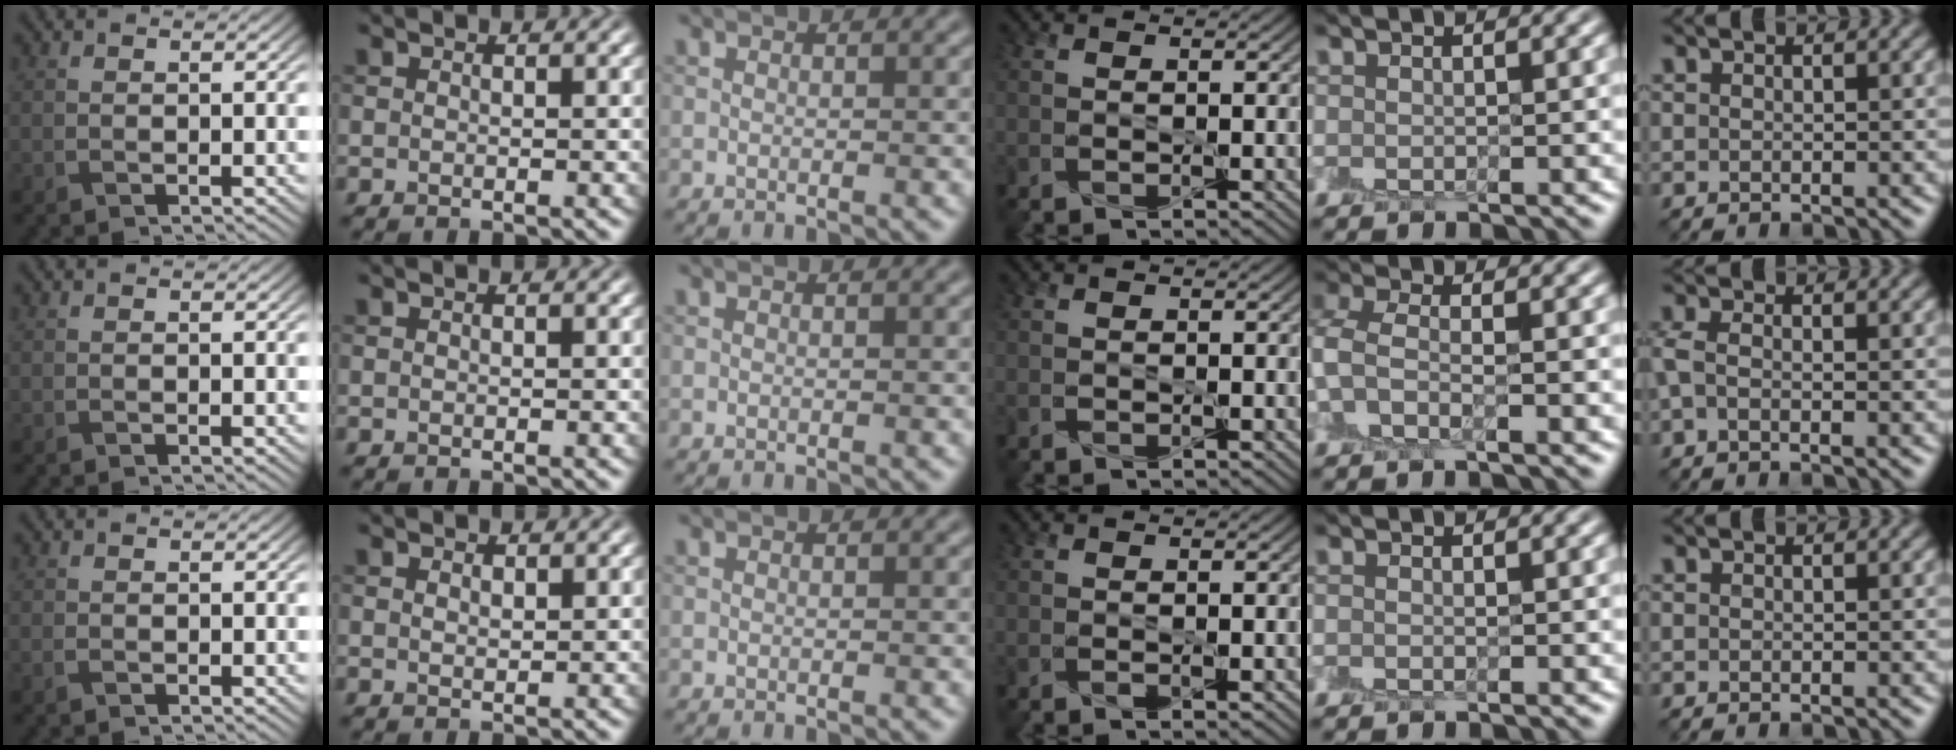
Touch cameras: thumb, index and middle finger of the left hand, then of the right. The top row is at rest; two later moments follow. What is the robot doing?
{"motion": "peel", "object": "small bumper sticker"}